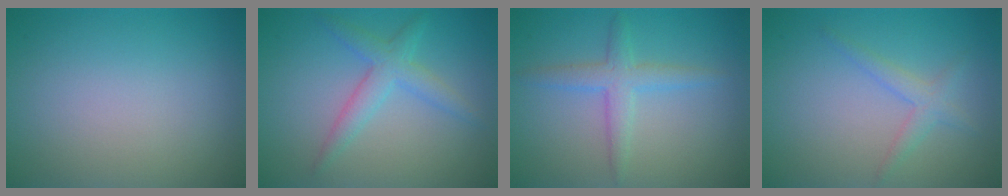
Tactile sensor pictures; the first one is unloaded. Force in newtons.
{"total": 2.9, "press": 2.9, "slide": 0.1}
{"total": 2.7, "press": 2.7, "slide": 0.1}
{"total": 1.8, "press": 1.8, "slide": 0.1}